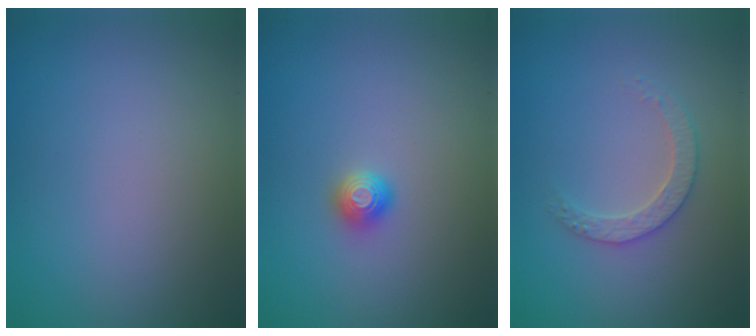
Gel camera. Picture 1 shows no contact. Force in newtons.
{"total": 1.3, "press": 1.2, "slide": 0.5}
{"total": 2.5, "press": 2.4, "slide": 0.7}